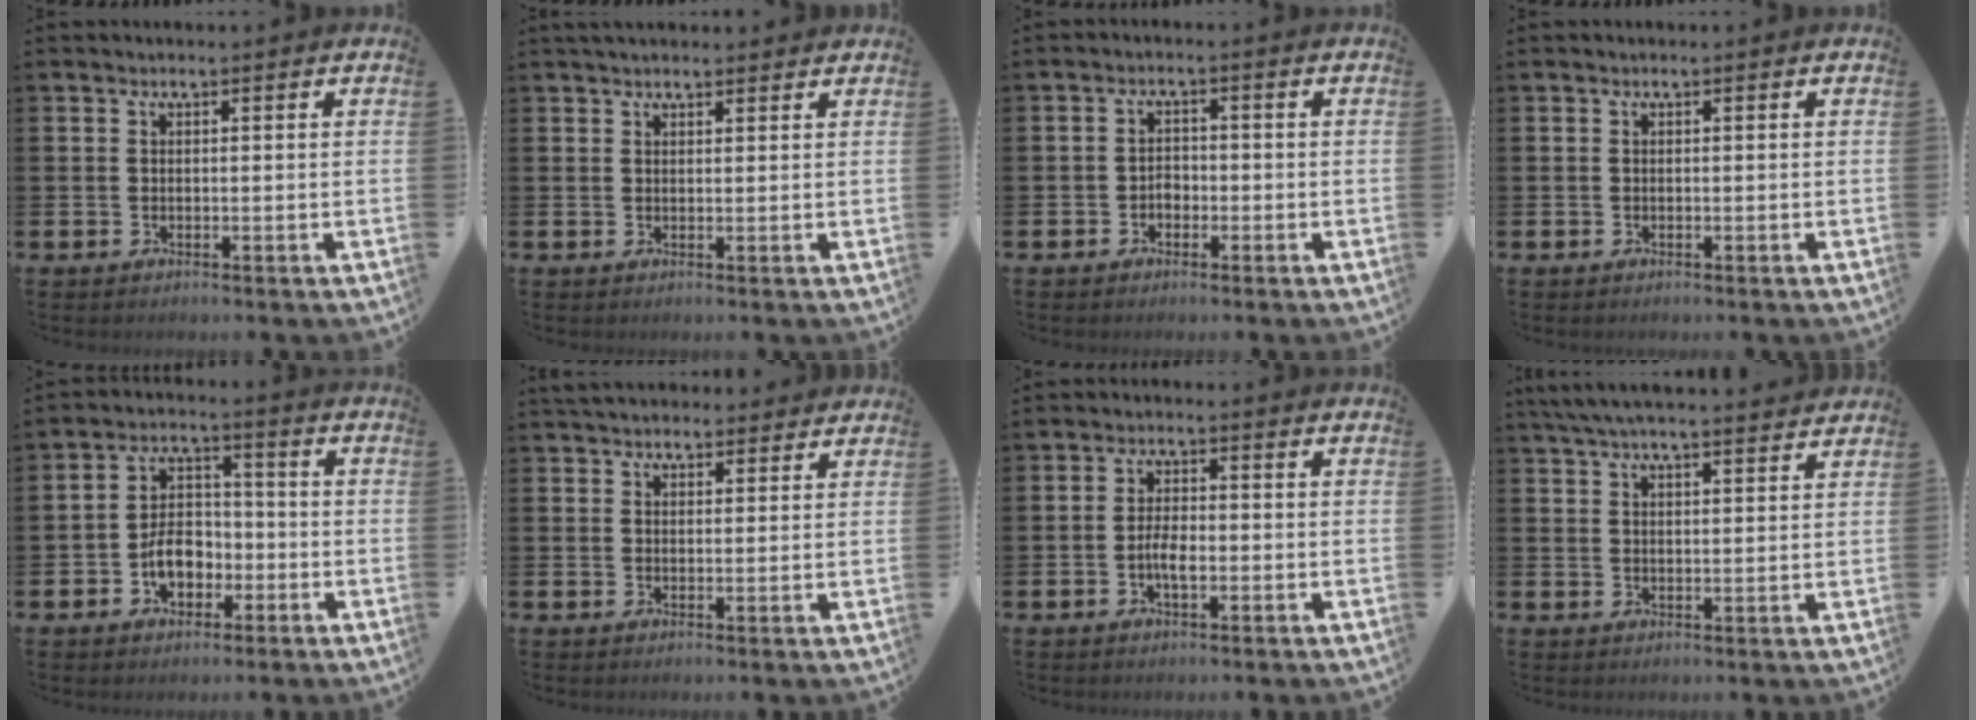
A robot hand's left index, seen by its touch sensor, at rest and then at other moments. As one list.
[{"total": 1.9, "force": [1.8, 0.5, 0.4], "torque": [-0.003, -0.002, 0.031]}, {"total": 2.9, "force": [-1.7, 2.1, 1.1], "torque": [-0.028, 0.012, -0.037]}, {"total": 0.0}, {"total": 5.8, "force": [-2.0, 4.1, 3.7], "torque": [-0.053, 0.009, -0.041]}, {"total": 3.4, "force": [3.2, 0.9, 0.4], "torque": [-0.008, -0.011, 0.059]}, {"total": 3.1, "force": [-0.7, 1.3, 2.7], "torque": [-0.043, 0.002, -0.015]}, {"total": 5.4, "force": [5.1, 0.4, 1.8], "torque": [-0.055, -0.013, 0.095]}]